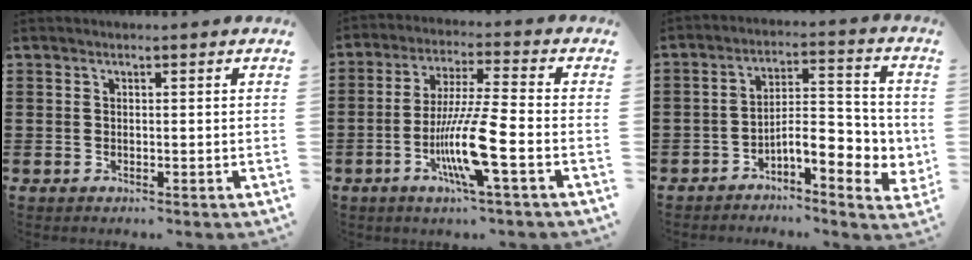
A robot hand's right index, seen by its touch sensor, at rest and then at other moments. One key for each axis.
{"total": 10.9, "fx": -3.9, "fy": 0.8, "fz": 10.1, "tx": -0.206, "ty": -0.015, "tz": -0.078}
{"total": 7.3, "fx": -2.4, "fy": 3.1, "fz": 6.2, "tx": -0.085, "ty": -0.015, "tz": -0.046}